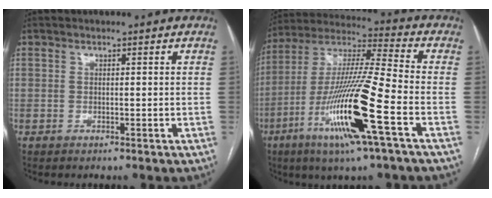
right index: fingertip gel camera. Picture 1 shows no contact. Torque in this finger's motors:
{"motor_torque": [2.14, 0.00, 1.05, 0.21]}